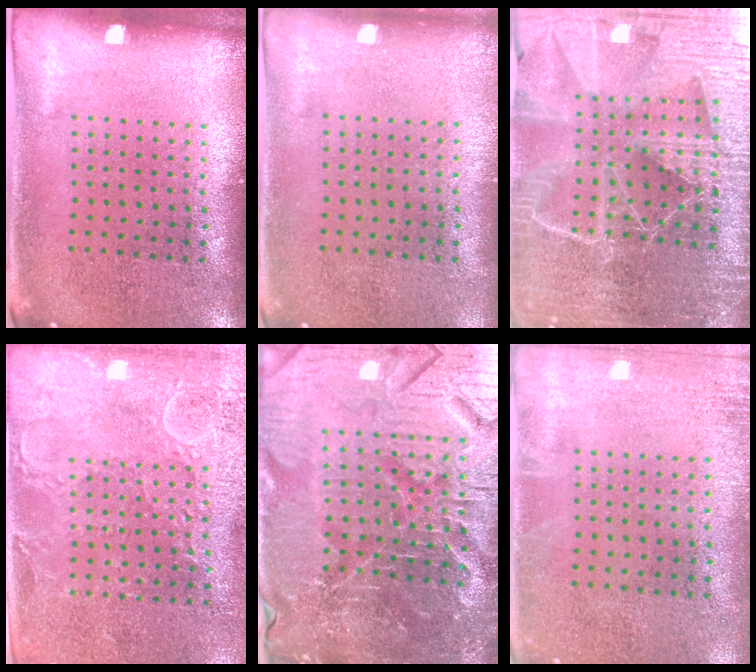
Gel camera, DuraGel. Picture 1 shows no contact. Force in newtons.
{"total": 0.0}
{"total": 6.5, "press": 5.5, "slide": 3.3}
{"total": 2.7, "press": 2.7, "slide": 0.6}
{"total": 6.5, "press": 5.9, "slide": 2.5}
{"total": 1.4, "press": 1.4, "slide": 0.2}